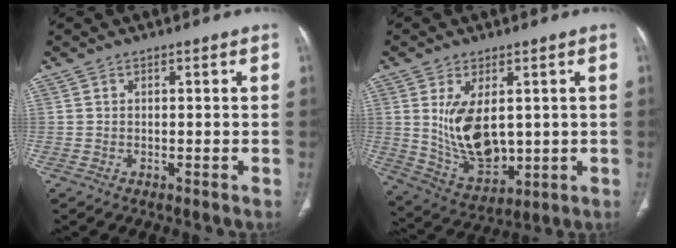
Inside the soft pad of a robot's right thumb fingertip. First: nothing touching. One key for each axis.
{"total": 12.4, "fx": 1.7, "fy": 7.1, "fz": 10.0, "tx": -0.160, "ty": -0.019, "tz": 0.055}